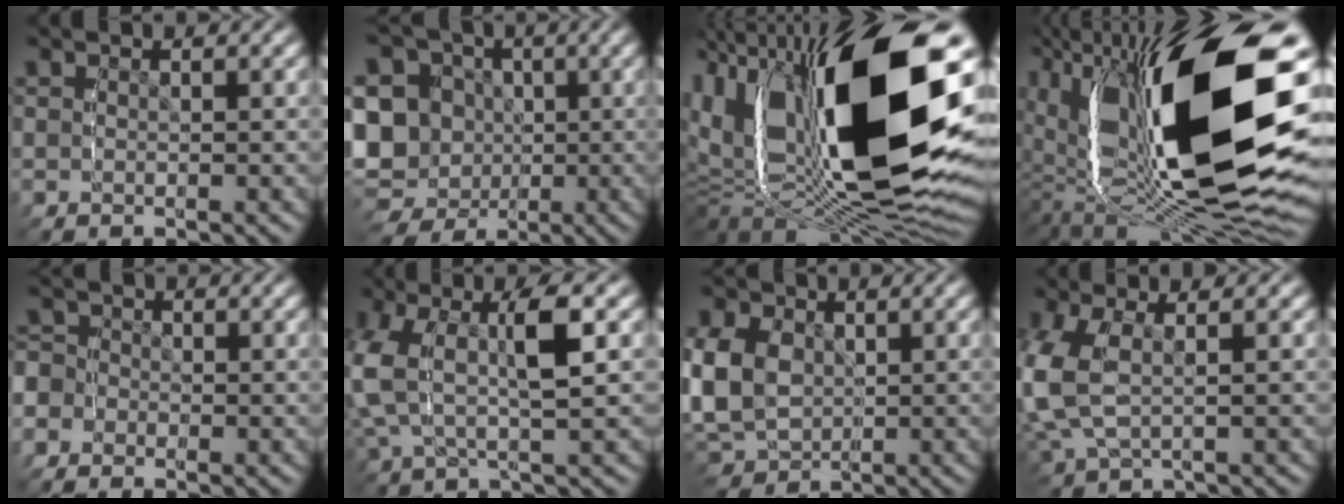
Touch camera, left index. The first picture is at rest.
{"total": 15.9, "force": [-2.0, 14.3, 6.8], "torque": [-0.164, -0.043, -0.044]}
{"total": 22.6, "force": [-2.7, 13.1, 18.2], "torque": [-0.322, -0.034, -0.029]}
{"total": 20.9, "force": [-2.7, 10.0, 18.2], "torque": [-0.306, -0.013, -0.034]}
{"total": 4.9, "force": [-1.5, 4.5, 0.9], "torque": [-0.036, -0.009, -0.041]}
{"total": 8.0, "force": [-0.4, 5.3, 6.0], "torque": [-0.150, -0.009, -0.010]}
{"total": 8.8, "force": [-0.8, 7.7, 4.3], "torque": [-0.128, -0.039, -0.005]}
{"total": 7.8, "force": [-0.1, 6.0, 5.0], "torque": [-0.150, -0.006, -0.002]}